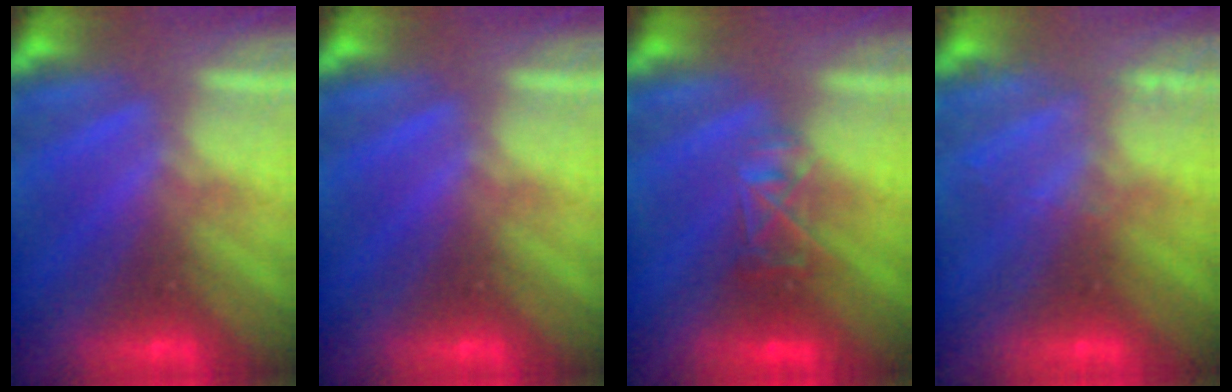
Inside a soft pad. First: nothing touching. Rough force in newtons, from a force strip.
{"total": 0.0}
{"total": 2.9}
{"total": 2.0}